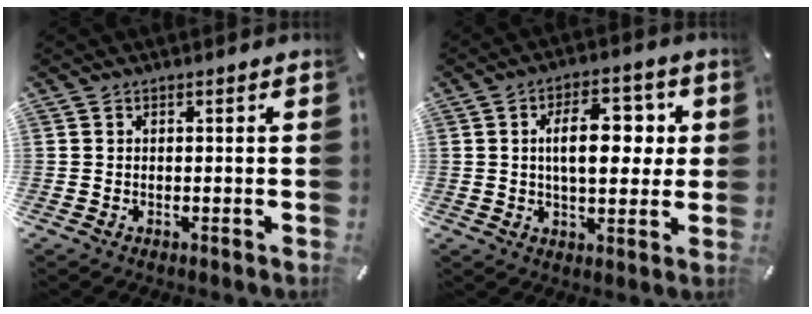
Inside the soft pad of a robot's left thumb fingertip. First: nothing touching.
{"total": 12.5, "force": [2.3, 6.7, 10.3], "torque": [-0.144, -0.001, 0.032]}